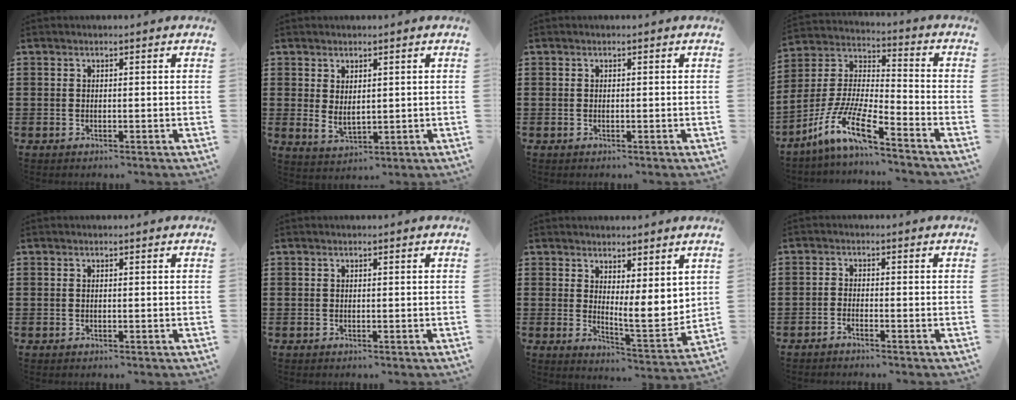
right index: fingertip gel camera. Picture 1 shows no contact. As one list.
[{"total": 2.6, "force": [1.2, 1.5, 1.8], "torque": [-0.036, 0.002, 0.024]}, {"total": 0.0}, {"total": 10.4, "force": [-7.9, 1.2, 6.6], "torque": [-0.164, -0.017, -0.168]}, {"total": 0.0}, {"total": 0.0}, {"total": 5.4, "force": [3.4, 1.6, 3.9], "torque": [-0.059, -0.034, 0.058]}, {"total": 1.4, "force": [-1.4, -0.2, 0.2], "torque": [-0.005, 0.000, -0.027]}]